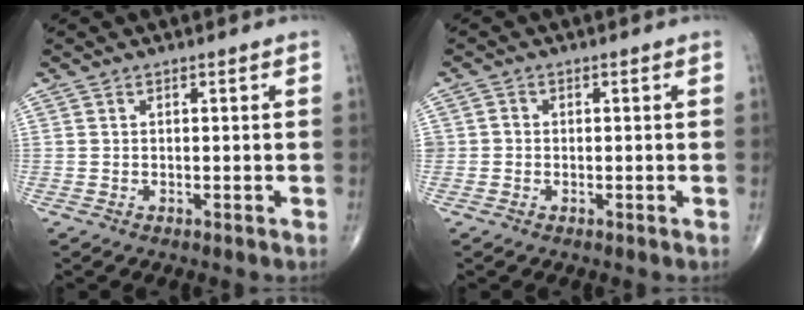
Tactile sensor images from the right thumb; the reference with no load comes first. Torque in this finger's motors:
{"motor_torque": [-0.23, -0.25, 0.19, 0.12, -0.03]}